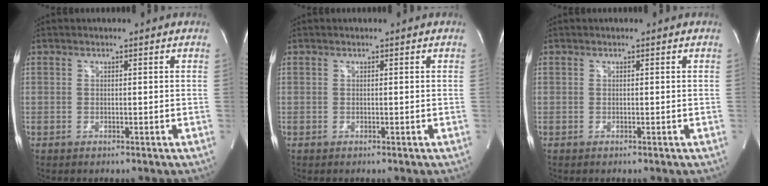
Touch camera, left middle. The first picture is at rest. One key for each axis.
{"total": 0.0}
{"total": 0.0}